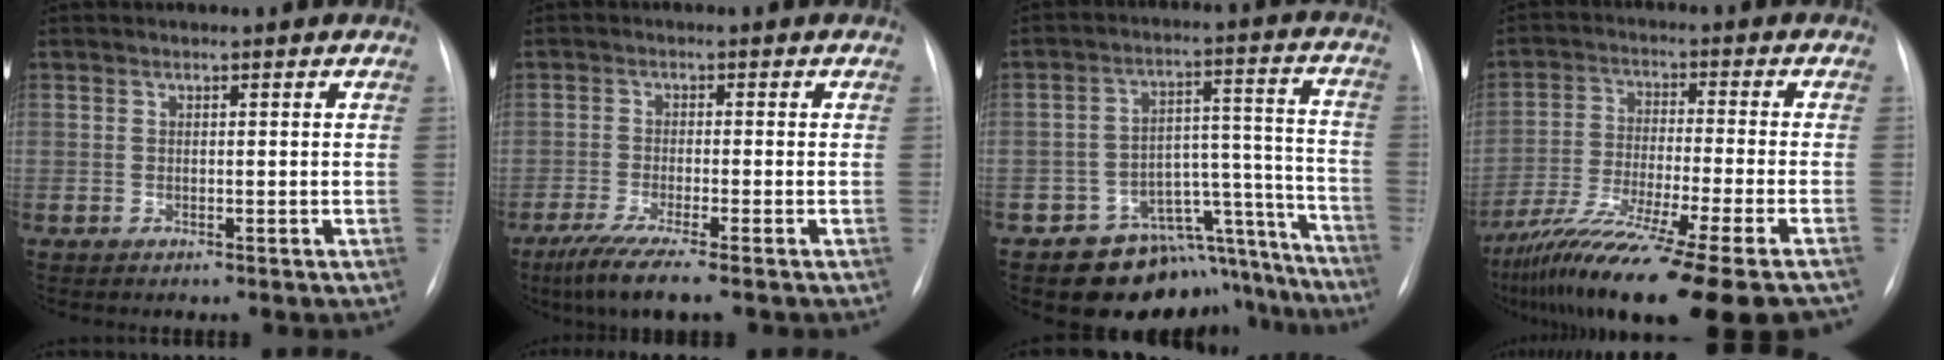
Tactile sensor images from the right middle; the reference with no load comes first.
{"total": 6.7, "force": [-4.6, -0.4, 4.8], "torque": [-0.089, -0.024, -0.081]}
{"total": 14.7, "force": [-13.1, 6.4, 1.6], "torque": [0.023, 0.090, -0.176]}
{"total": 20.5, "force": [-15.6, -0.4, 13.2], "torque": [-0.199, -0.059, -0.258]}